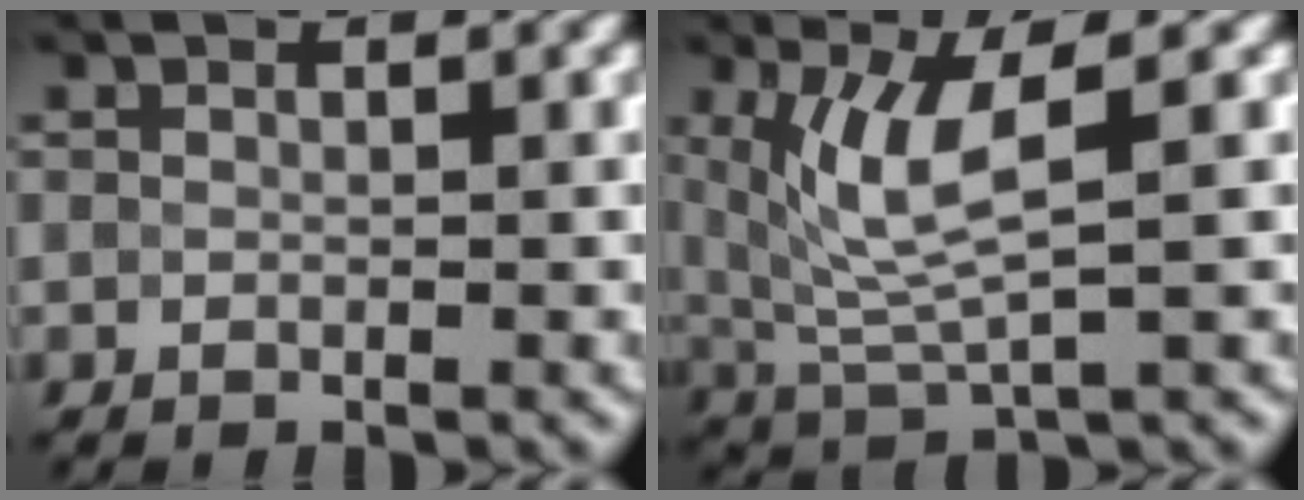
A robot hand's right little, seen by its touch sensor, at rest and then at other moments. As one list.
[{"total": 5.5, "force": [1.6, 1.3, 5.1], "torque": [-0.118, -0.008, 0.041]}]